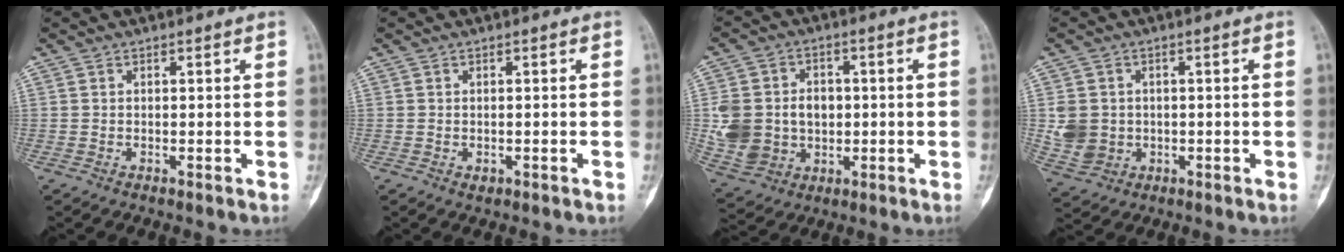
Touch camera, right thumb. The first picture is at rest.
{"total": 0.9, "force": [-0.3, 0.6, 0.6], "torque": [-0.006, 0.006, 0.000]}
{"total": 13.9, "force": [-0.1, 11.5, 7.8], "torque": [-0.130, 0.011, 0.017]}
{"total": 6.6, "force": [0.0, 5.9, 2.9], "torque": [-0.044, 0.002, 0.012]}